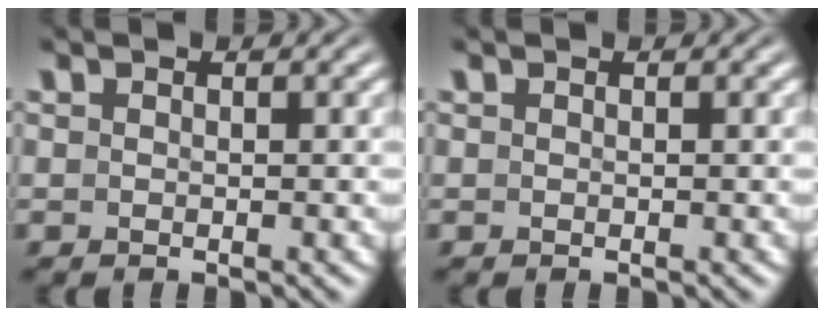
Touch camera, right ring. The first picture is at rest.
{"total": 0.0}